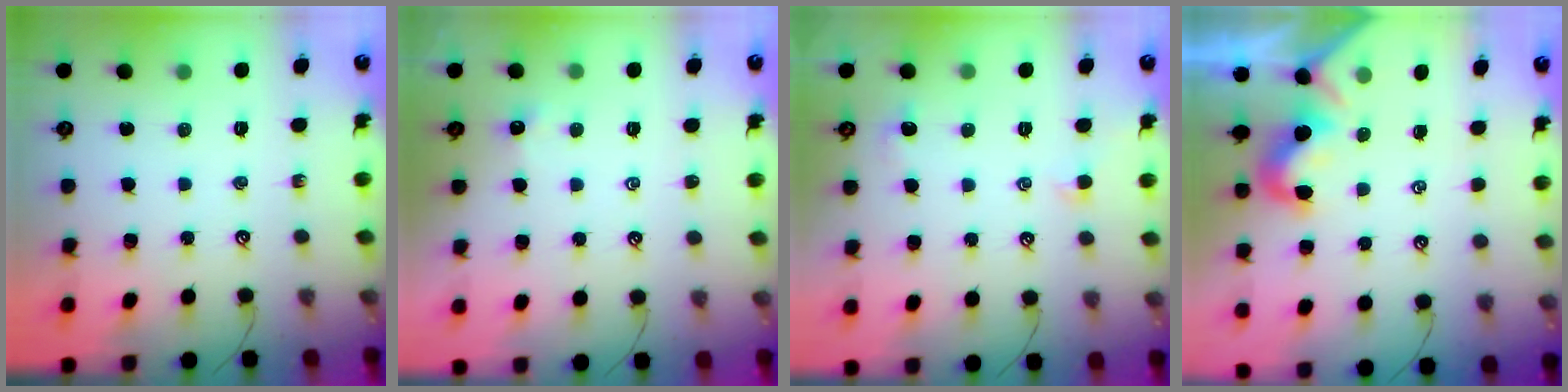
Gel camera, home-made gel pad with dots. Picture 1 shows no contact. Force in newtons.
{"total": 0.0}
{"total": 1.0, "press": 0.9, "slide": 0.6}
{"total": 0.7, "press": 0.7, "slide": 0.3}